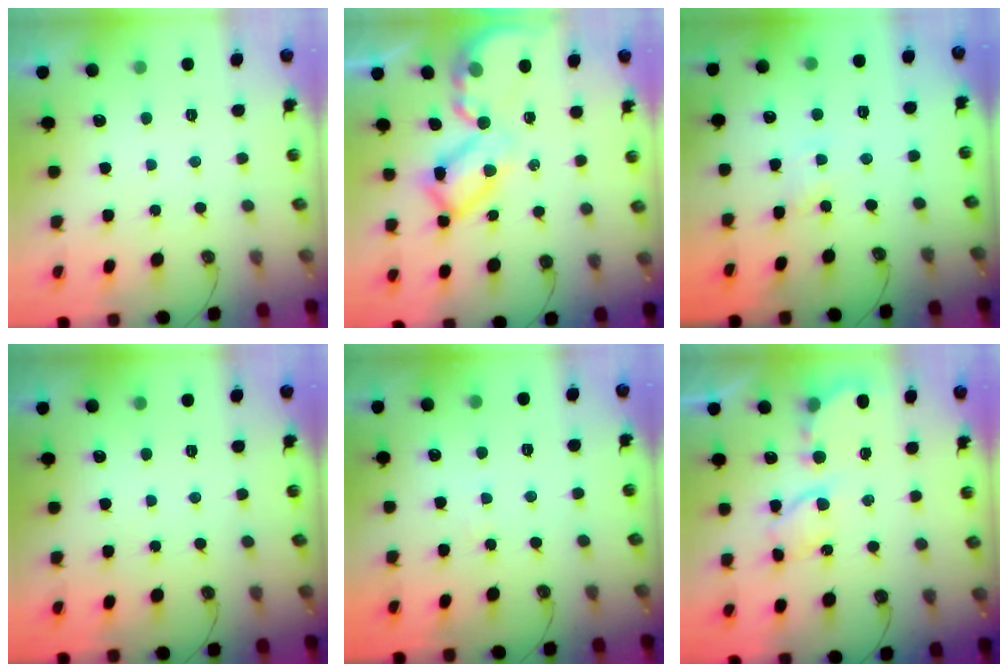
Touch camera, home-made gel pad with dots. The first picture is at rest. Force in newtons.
{"total": 12.6, "press": 12.6, "slide": 1.2}
{"total": 2.0, "press": 2.0, "slide": 0.2}
{"total": 0.0}
{"total": 1.0, "press": 1.0, "slide": 0.1}
{"total": 6.5, "press": 6.5, "slide": 0.2}